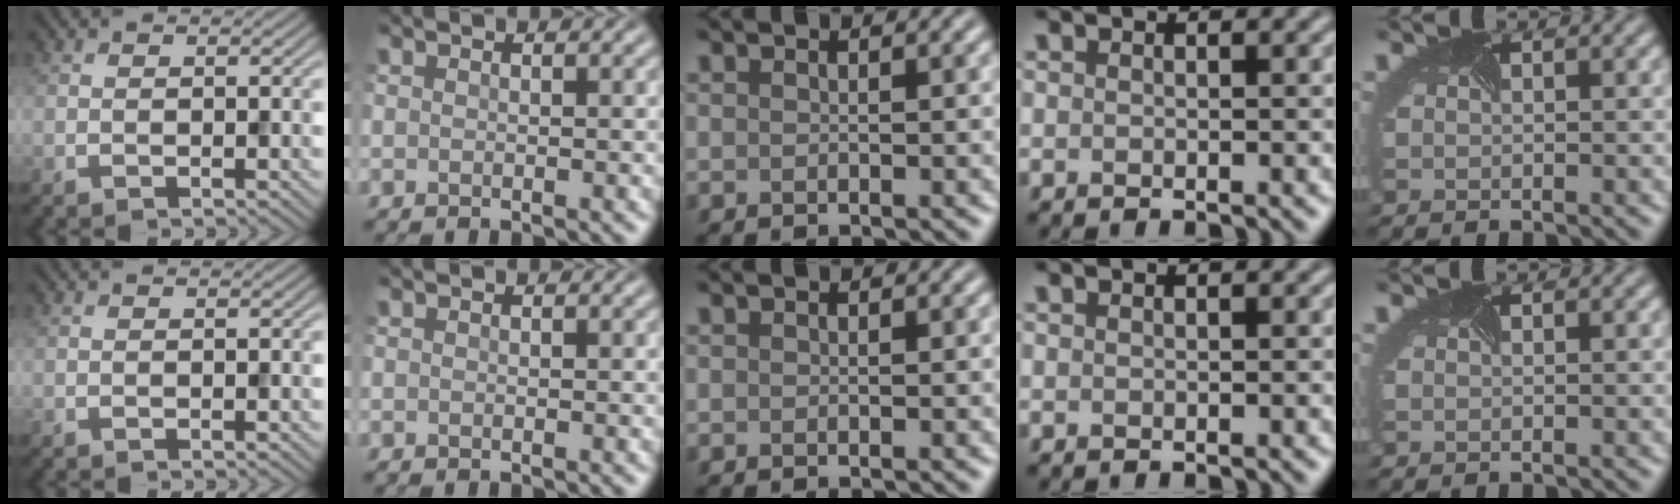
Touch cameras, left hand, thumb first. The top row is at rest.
{}